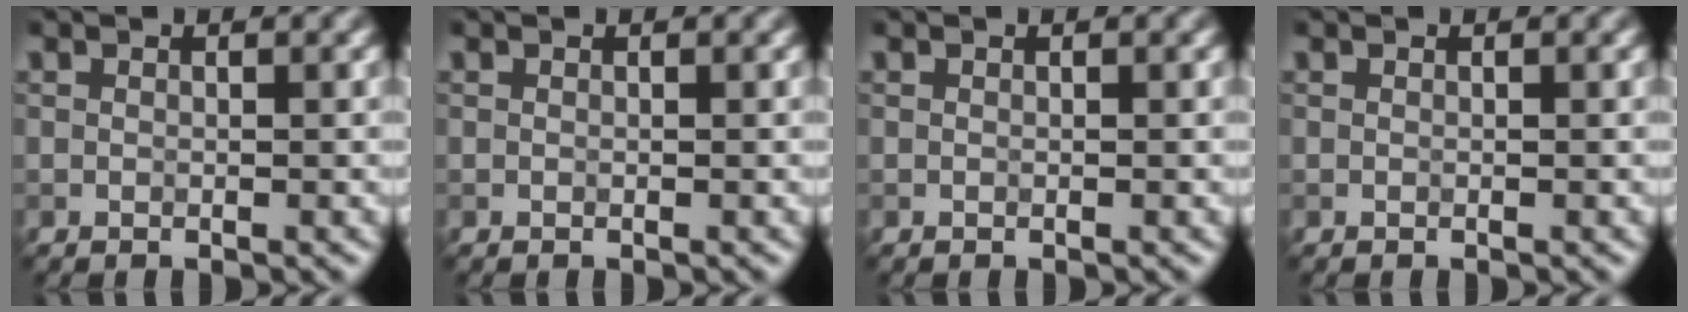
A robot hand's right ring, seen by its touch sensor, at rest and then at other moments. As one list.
[{"total": 0.0}, {"total": 0.0}, {"total": 0.0}]